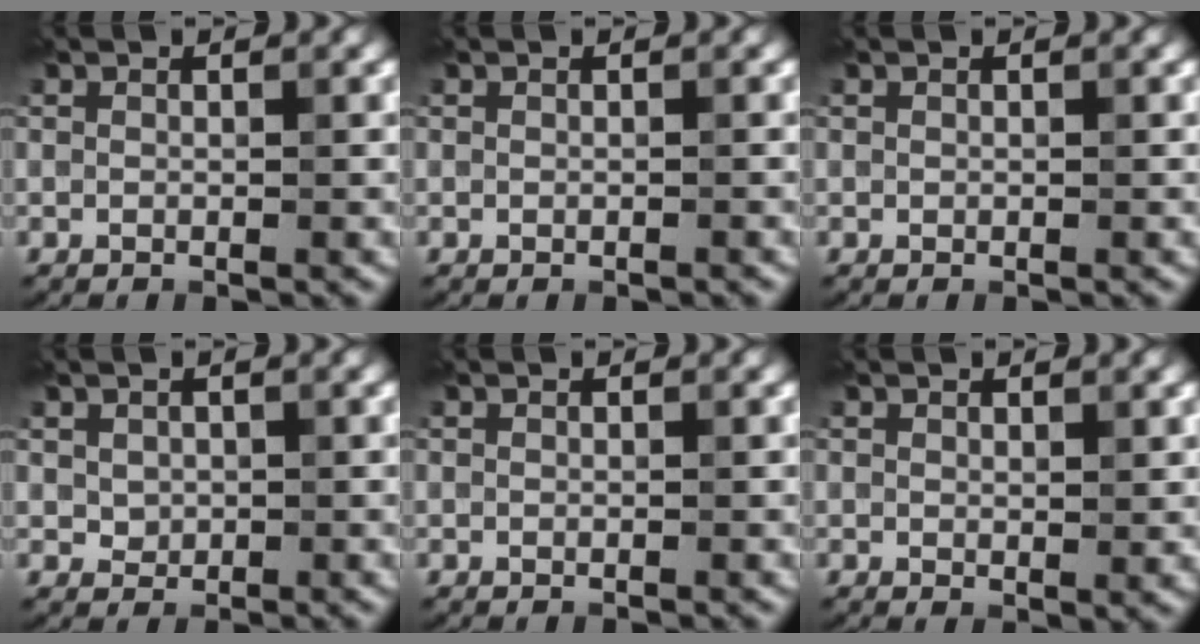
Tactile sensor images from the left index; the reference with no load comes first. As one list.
[{"total": 0.0}, {"total": 0.0}, {"total": 1.2, "force": [0.4, 1.1, 0.5], "torque": [-0.010, 0.000, 0.008]}, {"total": 0.0}, {"total": 1.2, "force": [0.7, 0.5, 0.9], "torque": [-0.013, -0.002, 0.016]}]